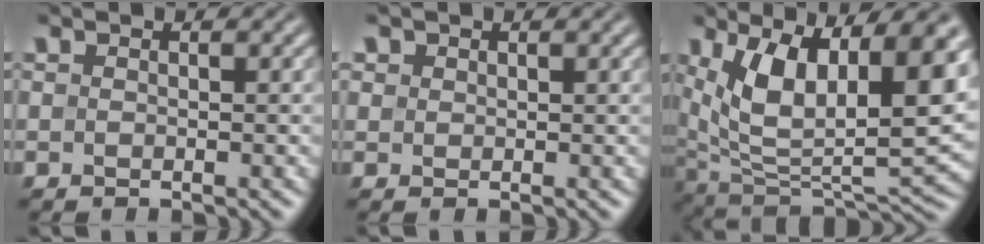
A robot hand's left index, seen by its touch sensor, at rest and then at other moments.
{"total": 1.0, "force": [0.5, 0.9, 0.2], "torque": [-0.001, -0.001, 0.008]}
{"total": 13.8, "force": [4.7, 6.2, 11.4], "torque": [-0.206, -0.006, 0.082]}